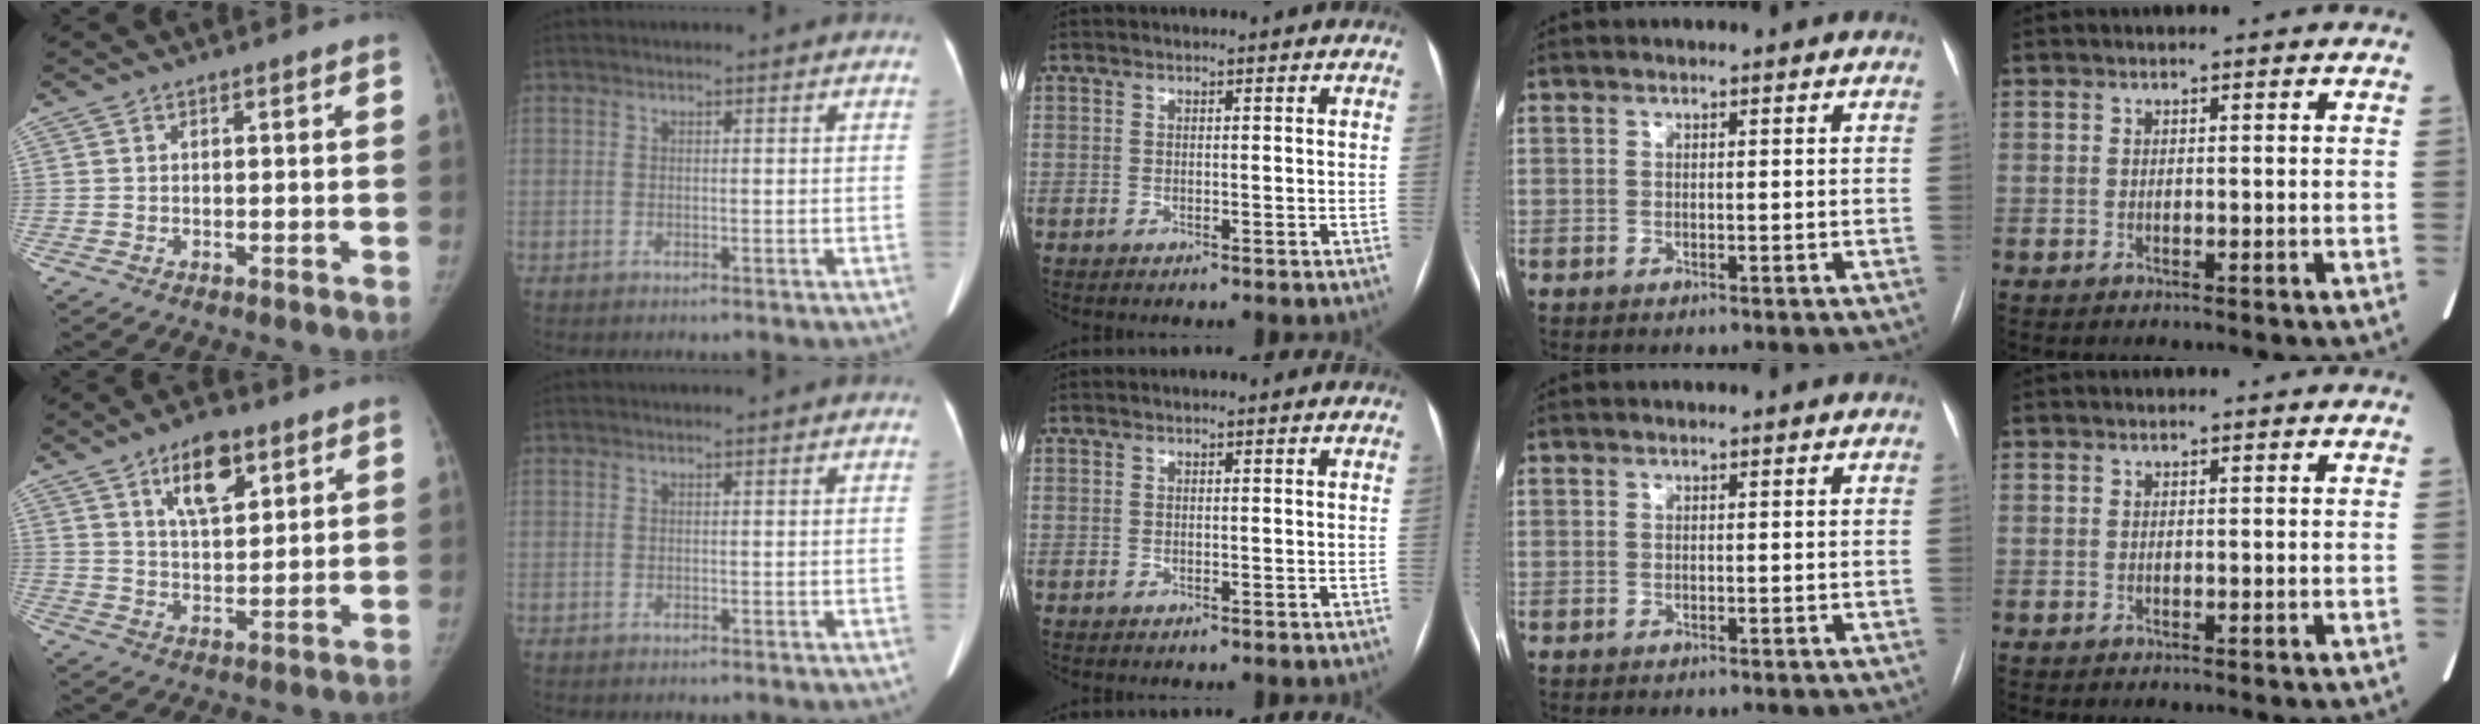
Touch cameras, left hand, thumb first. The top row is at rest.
{"thumb": {"total": 9.9, "force": [5.4, 4.4, 7.1], "torque": [-0.097, -0.027, 0.092]}}